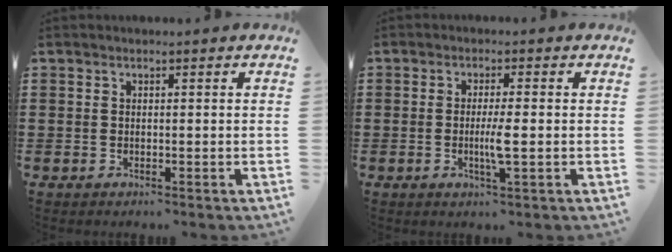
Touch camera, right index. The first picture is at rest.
{"total": 3.7, "force": [-0.7, 0.1, 3.6], "torque": [-0.071, -0.008, -0.017]}